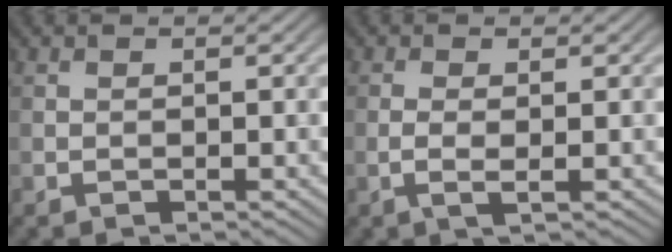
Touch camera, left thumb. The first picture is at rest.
{"total": 1.8, "force": [-0.2, 0.3, 1.8], "torque": [-0.038, 0.000, -0.007]}